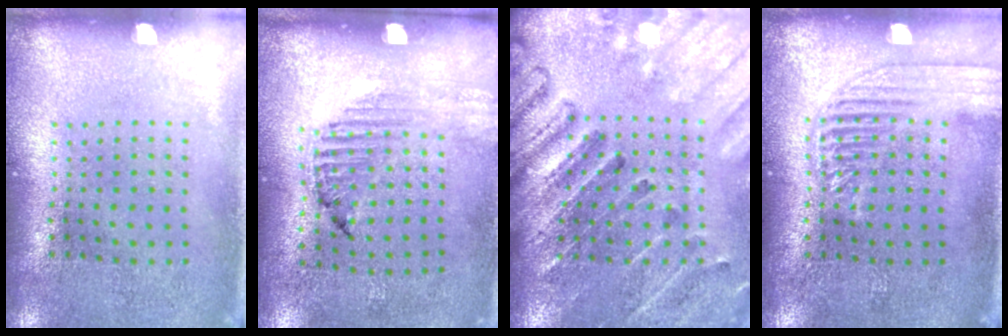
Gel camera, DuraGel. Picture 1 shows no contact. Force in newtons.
{"total": 1.2, "press": 1.1, "slide": 0.4}
{"total": 2.7, "press": 2.6, "slide": 0.2}
{"total": 2.3, "press": 2.3, "slide": 0.4}